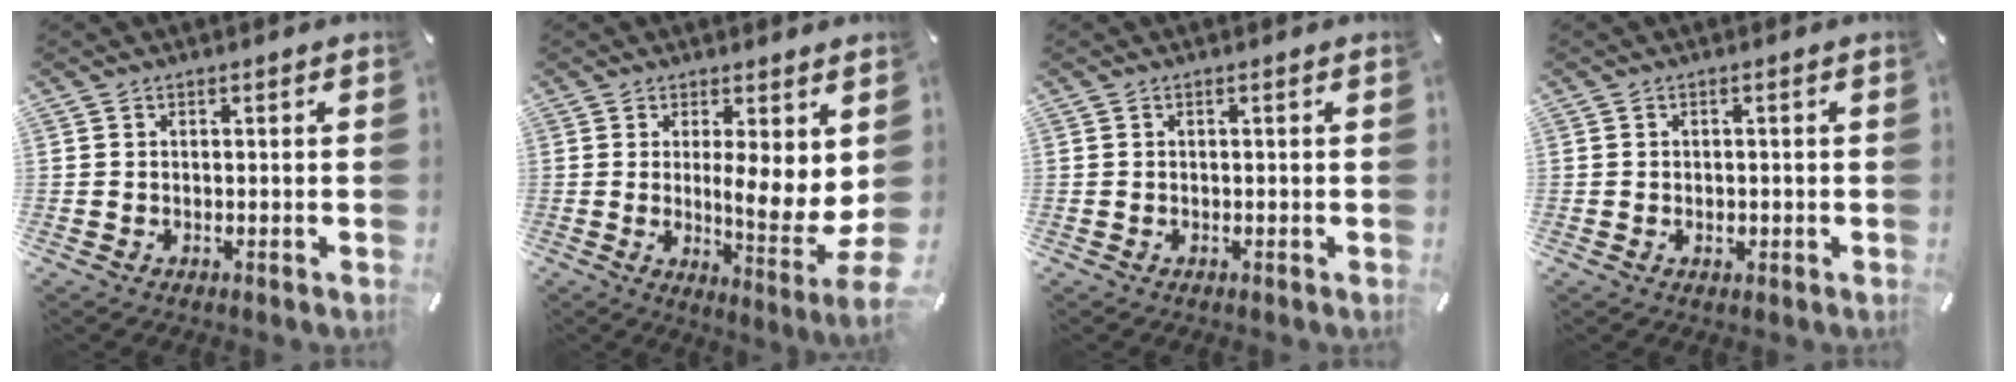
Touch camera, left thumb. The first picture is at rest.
{"total": 11.0, "force": [0.5, 1.3, 10.9], "torque": [-0.149, -0.029, 0.010]}
{"total": 0.0}
{"total": 1.3, "force": [-0.3, 0.7, 1.1], "torque": [-0.021, 0.001, -0.006]}